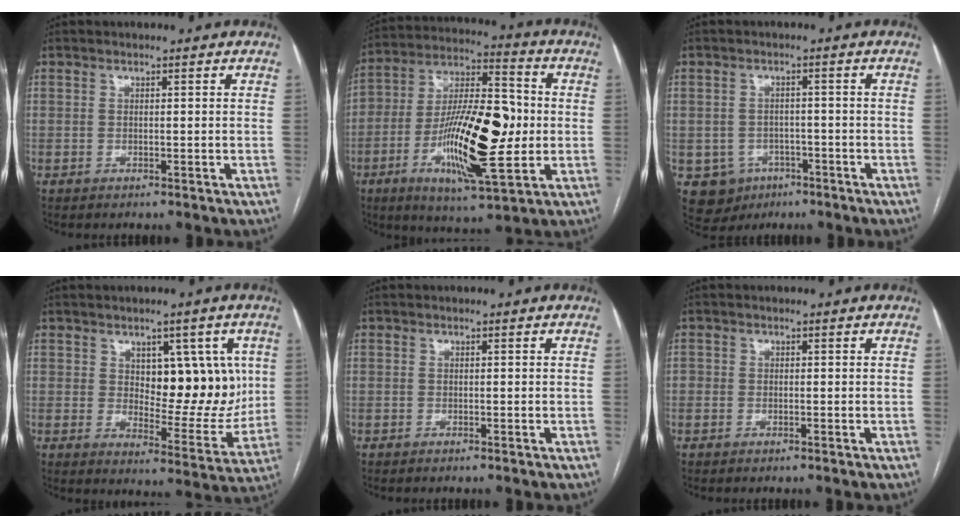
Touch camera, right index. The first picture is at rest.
{"total": 19.8, "force": [-3.3, 5.6, 18.7], "torque": [-0.341, 0.009, -0.056]}
{"total": 6.2, "force": [-2.8, 5.4, 1.3], "torque": [-0.025, 0.007, -0.033]}
{"total": 10.7, "force": [2.6, 5.4, 8.8], "torque": [-0.101, 0.005, 0.048]}
{"total": 0.0}
{"total": 0.7, "force": [-0.3, 0.7, 0.2], "torque": [0.002, 0.004, -0.008]}